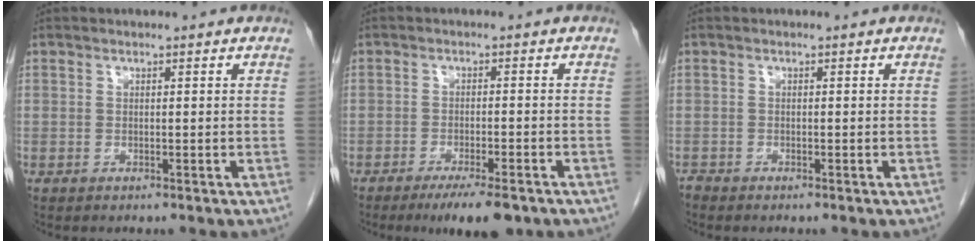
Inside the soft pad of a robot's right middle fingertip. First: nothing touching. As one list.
[{"total": 7.0, "force": [-5.0, 1.3, 4.8], "torque": [-0.067, -0.013, -0.071]}, {"total": 0.5, "force": [-0.5, 0.0, -0.1], "torque": [-0.002, -0.004, -0.013]}]